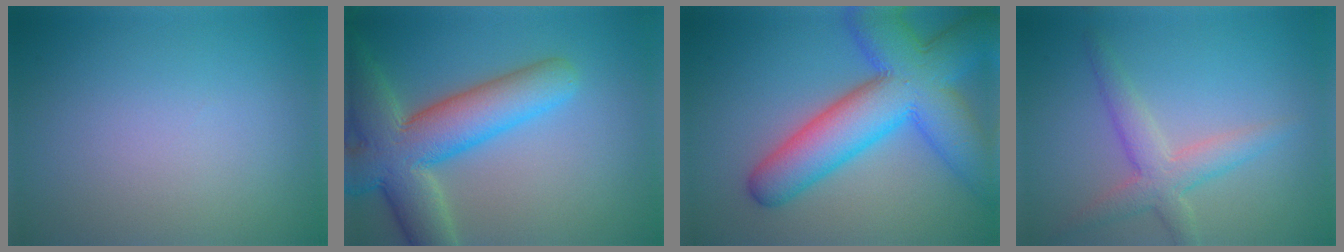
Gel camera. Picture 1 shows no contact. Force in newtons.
{"total": 9.6, "press": 9.6, "slide": 0.7}
{"total": 11.1, "press": 11.1, "slide": 0.4}
{"total": 3.5, "press": 3.5, "slide": 0.3}